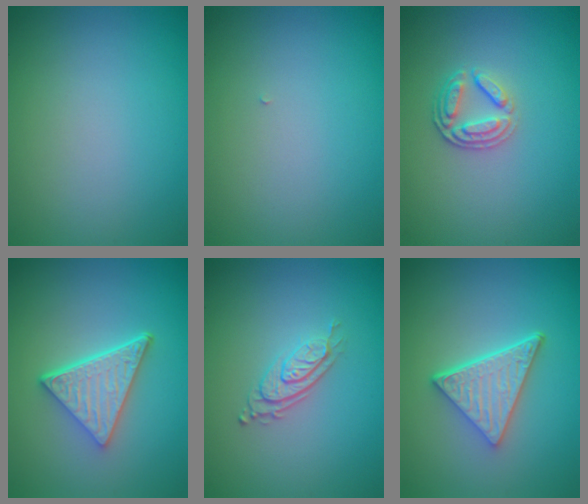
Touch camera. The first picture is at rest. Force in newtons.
{"total": 0.0}
{"total": 2.6, "press": 2.4, "slide": 1.0}
{"total": 5.1, "press": 3.8, "slide": 3.5}
{"total": 2.7, "press": 2.0, "slide": 1.9}
{"total": 5.0, "press": 3.7, "slide": 3.4}